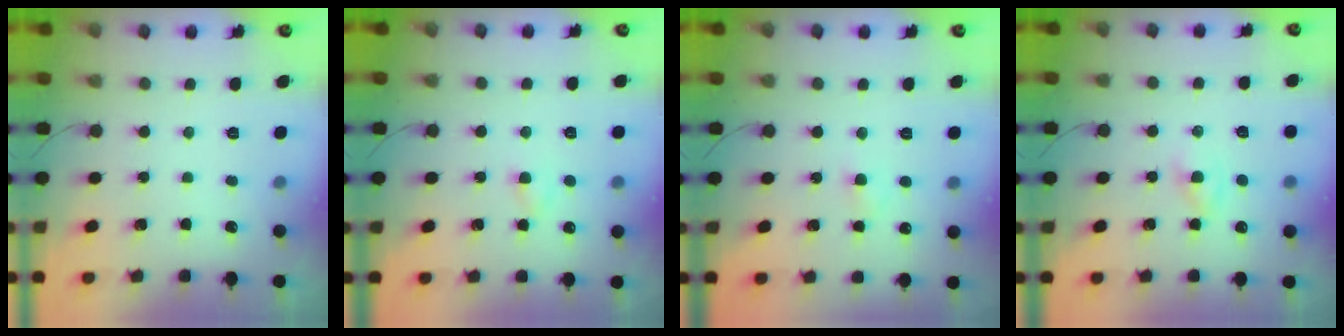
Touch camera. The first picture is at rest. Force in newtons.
{"total": 1.3, "press": 1.1, "slide": 0.7}
{"total": 2.1, "press": 1.9, "slide": 0.9}
{"total": 2.2, "press": 2.0, "slide": 1.0}